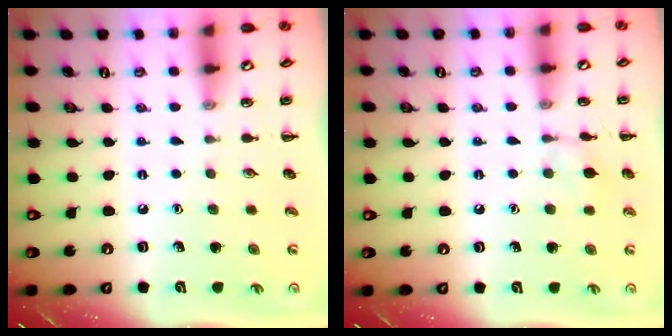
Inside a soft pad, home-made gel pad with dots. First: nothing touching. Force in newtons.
{"total": 7.1, "press": 6.9, "slide": 1.9}